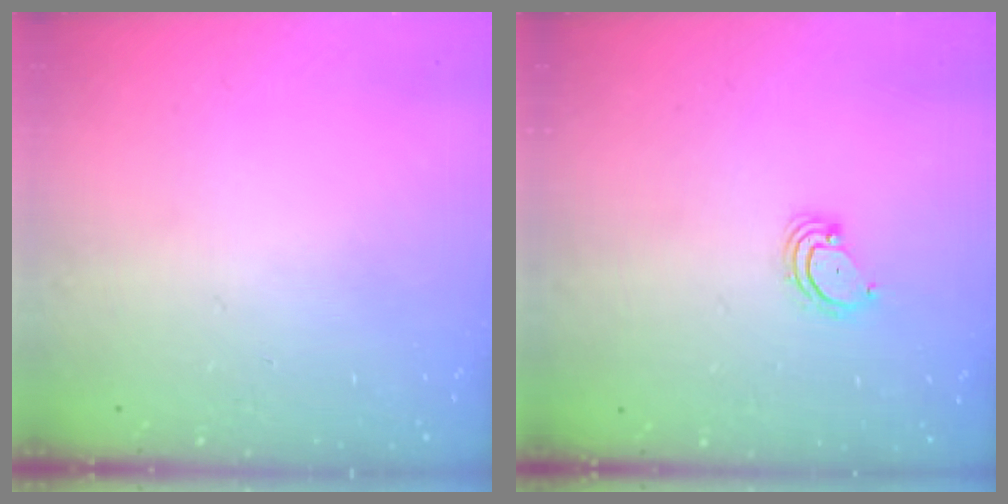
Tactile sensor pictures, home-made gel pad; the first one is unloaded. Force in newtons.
{"total": 2.8, "press": 2.8, "slide": 0.3}